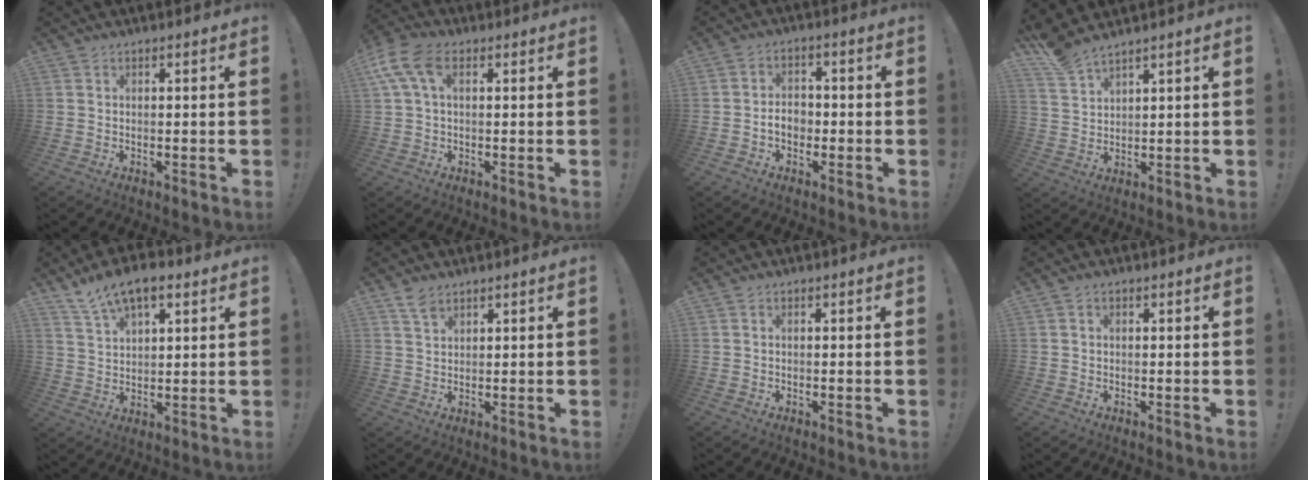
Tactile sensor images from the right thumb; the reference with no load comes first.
{"total": 9.7, "force": [3.4, 5.5, 7.3], "torque": [-0.146, 0.004, 0.067]}
{"total": 5.3, "force": [-1.6, 3.7, 3.4], "torque": [-0.052, 0.007, -0.031]}
{"total": 6.2, "force": [5.6, 1.3, 2.5], "torque": [-0.063, -0.027, 0.107]}
{"total": 9.6, "force": [6.4, 4.2, 5.8], "torque": [-0.105, -0.022, 0.120]}
{"total": 3.7, "force": [2.9, 1.6, 1.5], "torque": [-0.021, -0.018, 0.053]}
{"total": 0.0}
{"total": 0.6, "force": [0.1, 0.5, 0.3], "torque": [-0.009, 0.005, 0.002]}